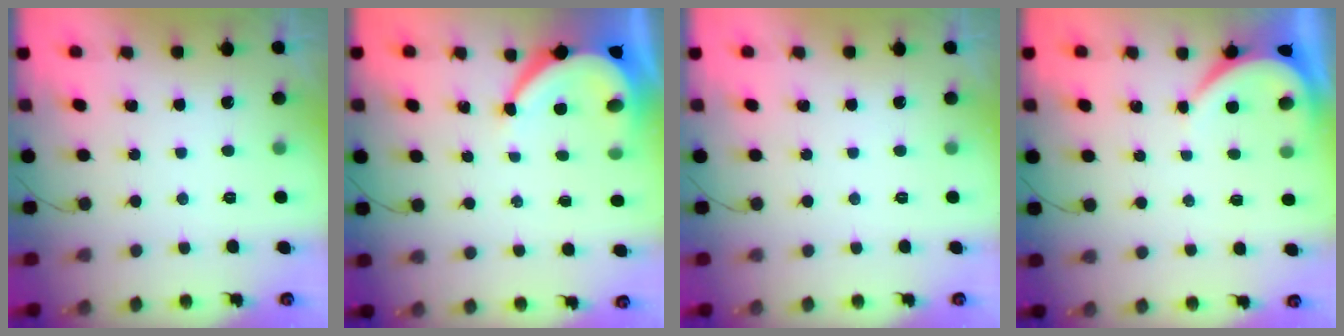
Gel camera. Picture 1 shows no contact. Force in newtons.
{"total": 8.1, "press": 8.0, "slide": 0.9}
{"total": 0.0}
{"total": 4.0, "press": 3.9, "slide": 0.6}